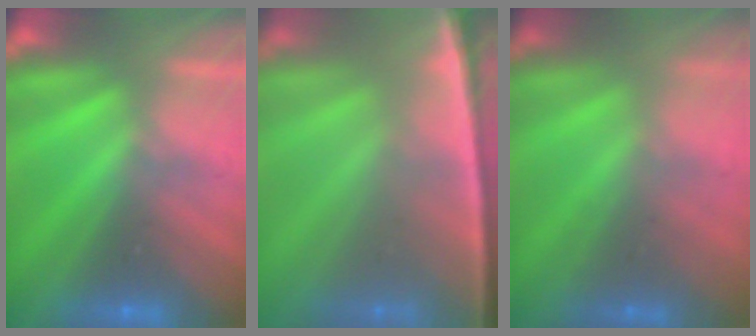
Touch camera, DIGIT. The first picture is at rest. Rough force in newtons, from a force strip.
{"total": 7.8}
{"total": 1.8}